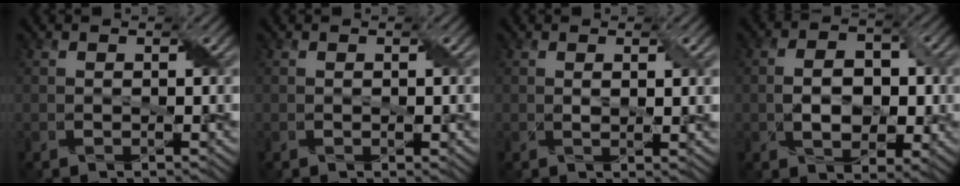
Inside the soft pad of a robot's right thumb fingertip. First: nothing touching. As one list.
[{"total": 0.6, "force": [-0.1, 0.3, 0.5], "torque": [-0.008, -0.001, 0.001]}, {"total": 2.0, "force": [0.7, 0.3, 1.8], "torque": [-0.032, 0.001, 0.014]}, {"total": 6.4, "force": [-0.6, 4.2, 4.8], "torque": [-0.074, 0.001, -0.013]}]